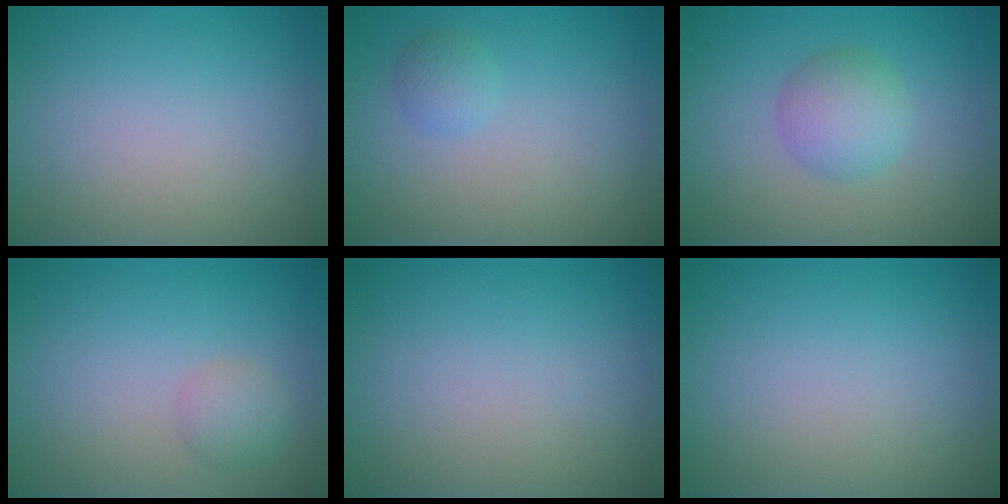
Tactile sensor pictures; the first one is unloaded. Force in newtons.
{"total": 1.3, "press": 1.3, "slide": 0.1}
{"total": 3.3, "press": 3.3, "slide": 0.1}
{"total": 1.9, "press": 1.8, "slide": 0.1}
{"total": 0.0}
{"total": 0.0}